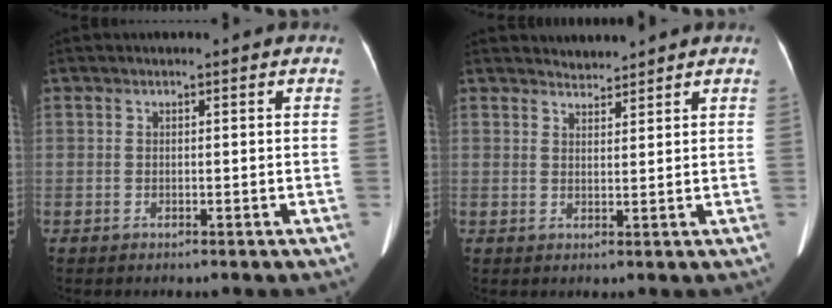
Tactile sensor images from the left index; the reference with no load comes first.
{"total": 2.0, "force": [2.0, 0.1, -0.4], "torque": [-0.002, 0.007, 0.040]}